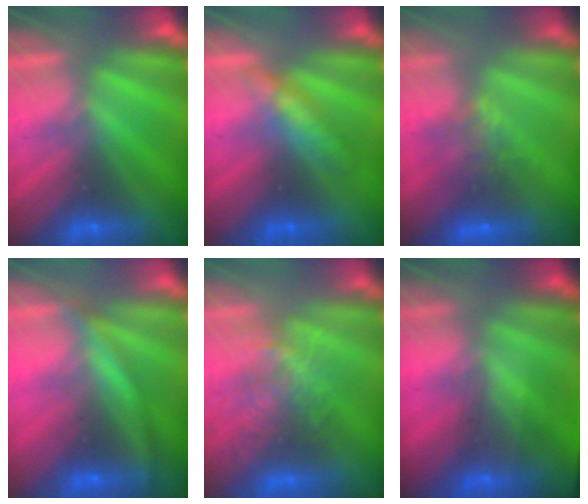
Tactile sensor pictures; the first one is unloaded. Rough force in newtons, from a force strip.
{"total": 3.4}
{"total": 6.9}
{"total": 2.8}
{"total": 3.7}
{"total": 4.5}